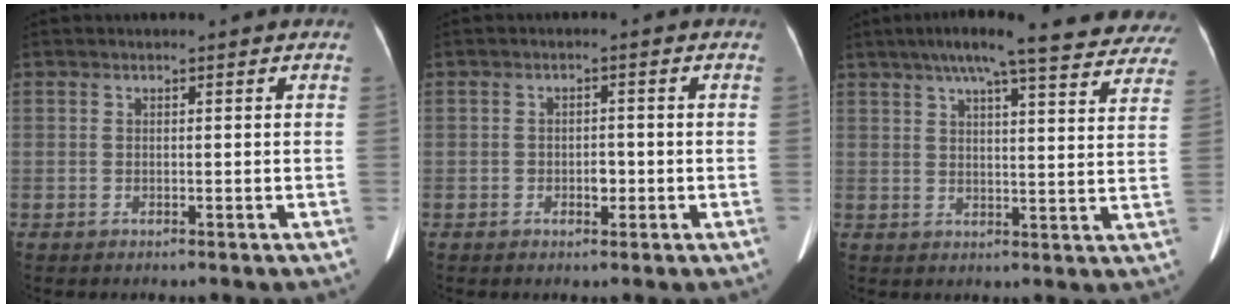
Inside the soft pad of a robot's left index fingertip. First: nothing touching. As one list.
[{"total": 2.1, "force": [-0.7, 1.2, 1.5], "torque": [-0.021, 0.004, -0.007]}, {"total": 23.7, "force": [19.6, 3.9, 12.7], "torque": [-0.185, 0.021, 0.236]}]